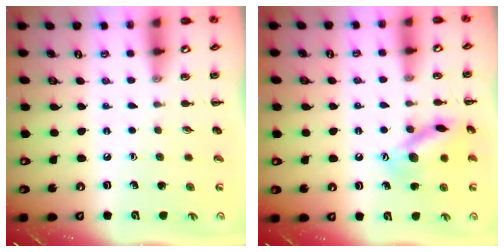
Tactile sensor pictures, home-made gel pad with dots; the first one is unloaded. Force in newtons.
{"total": 13.9, "press": 13.9, "slide": 1.1}